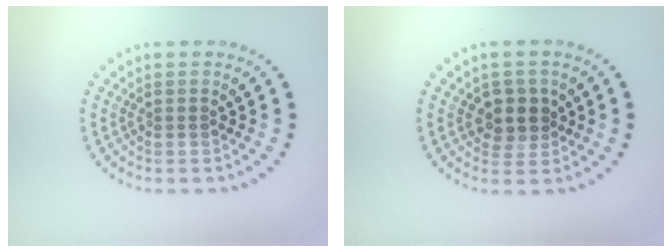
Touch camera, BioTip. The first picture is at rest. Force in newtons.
{"total": 2.7, "press": 2.5, "slide": 1.0}